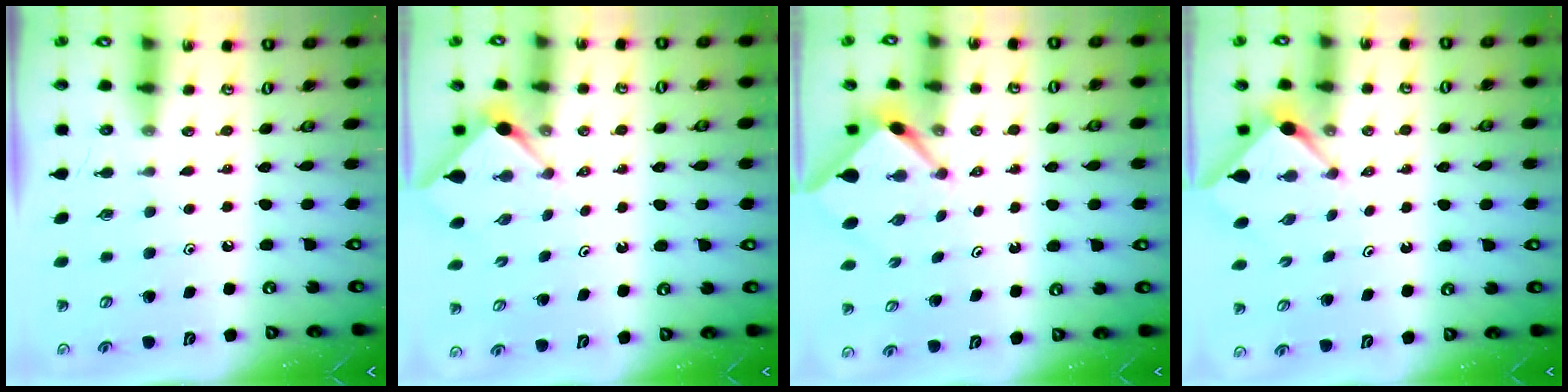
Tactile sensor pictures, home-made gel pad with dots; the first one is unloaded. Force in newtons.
{"total": 3.1, "press": 3.0, "slide": 0.4}
{"total": 2.5, "press": 2.4, "slide": 0.4}
{"total": 3.1, "press": 3.1, "slide": 0.3}